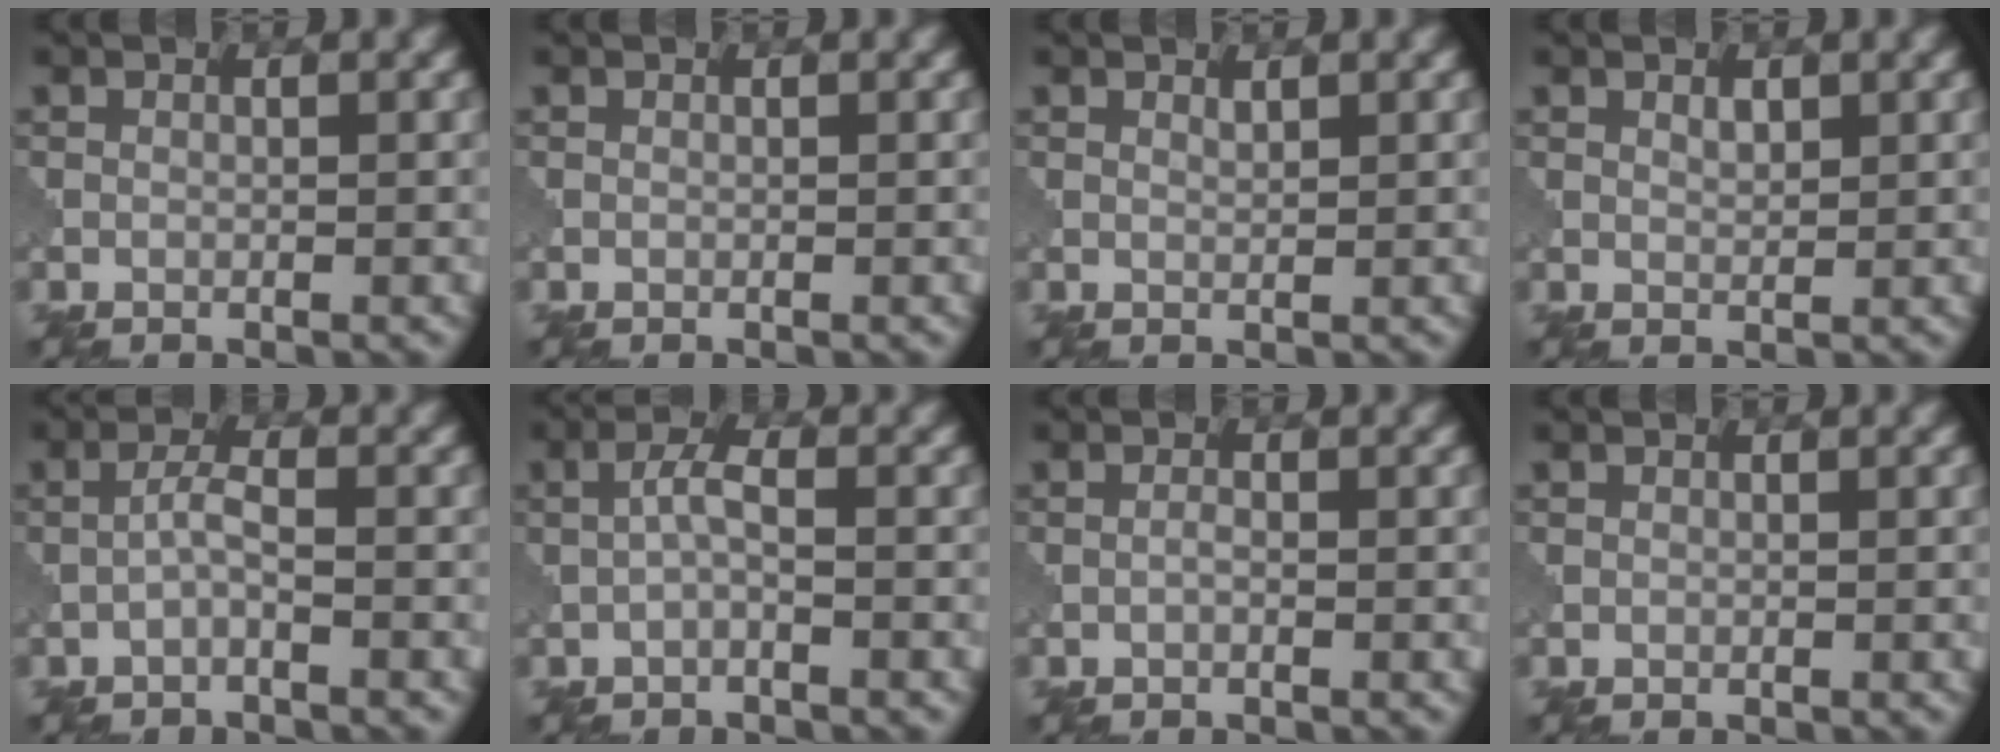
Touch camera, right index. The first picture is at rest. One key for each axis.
{"total": 0.0}
{"total": 0.6, "fx": 0.5, "fy": 0.1, "fz": 0.3, "tx": -0.007, "ty": -0.002, "tz": 0.011}
{"total": 1.0, "fx": 0.6, "fy": 0.5, "fz": 0.7, "tx": -0.015, "ty": 0.000, "tz": 0.012}
{"total": 1.7, "fx": -0.7, "fy": 0.2, "fz": 1.5, "tx": -0.032, "ty": 0.009, "tz": -0.019}
{"total": 1.9, "fx": -0.4, "fy": 0.4, "fz": 1.8, "tx": -0.039, "ty": 0.009, "tz": -0.012}
{"total": 0.6, "fx": -0.3, "fy": 0.1, "fz": 0.5, "tx": -0.013, "ty": 0.000, "tz": -0.006}
{"total": 0.0}